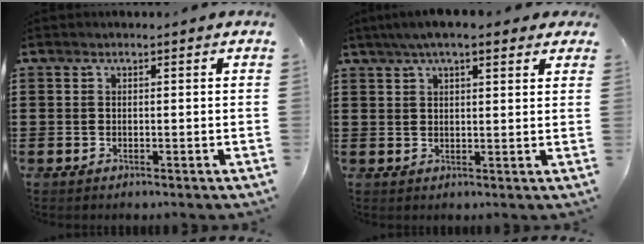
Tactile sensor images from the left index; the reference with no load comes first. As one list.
[{"total": 5.0, "force": [3.4, 1.1, 3.5], "torque": [-0.073, 0.006, 0.060]}]